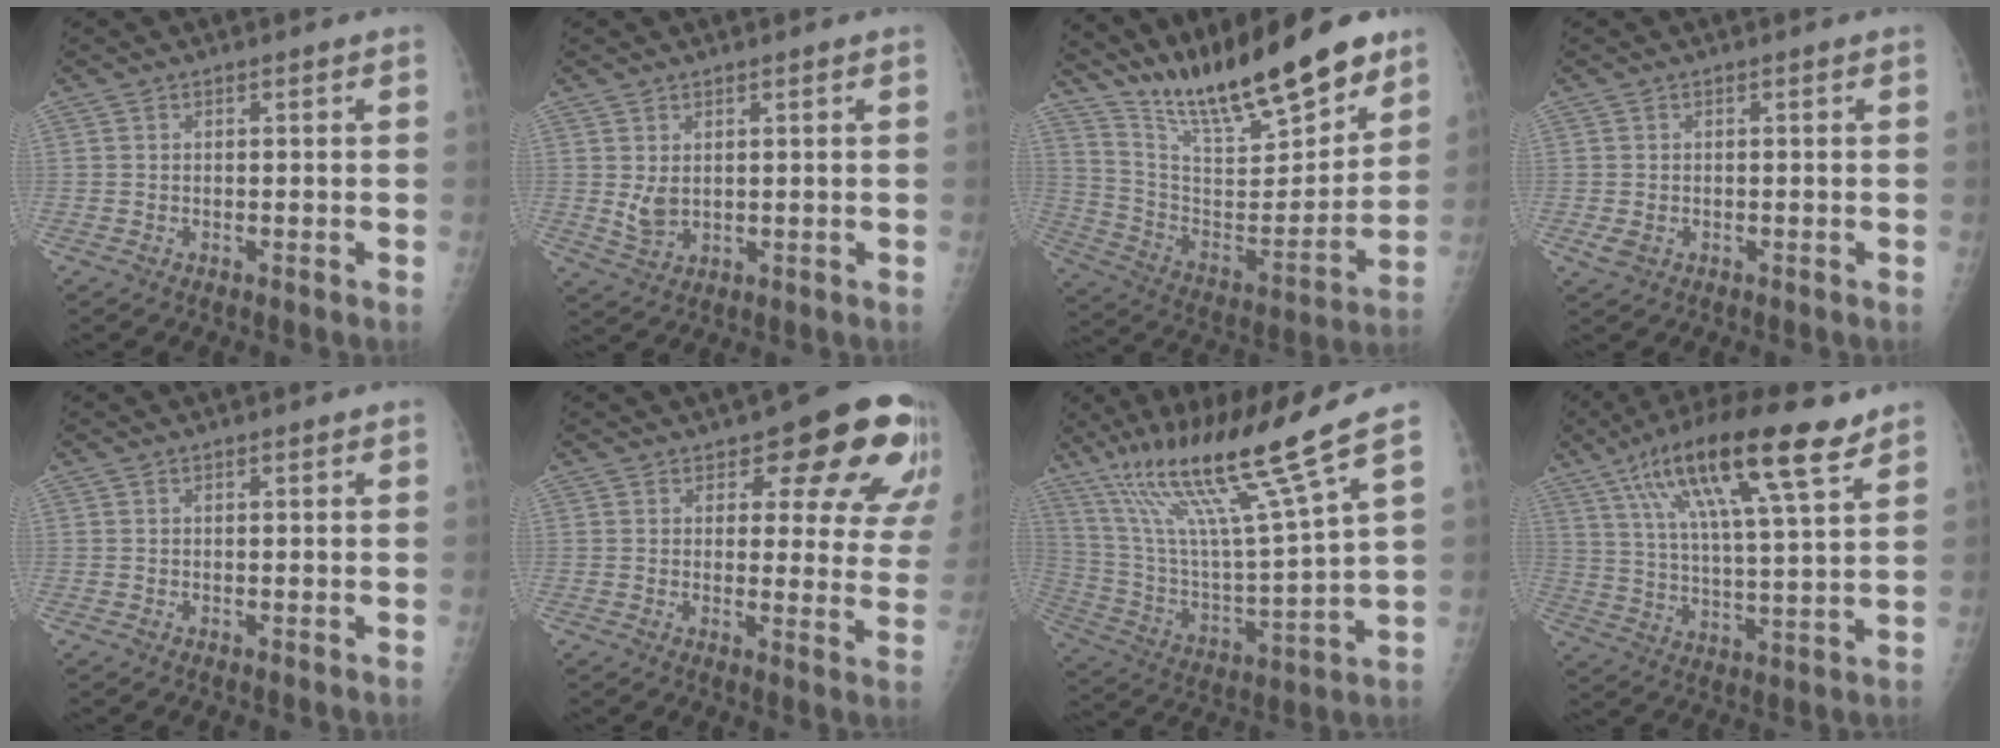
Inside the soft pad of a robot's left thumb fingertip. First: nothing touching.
{"total": 3.6, "force": [0.9, 2.3, 2.6], "torque": [-0.042, -0.014, 0.025]}
{"total": 23.6, "force": [18.8, 5.6, 13.2], "torque": [-0.180, -0.097, 0.323]}
{"total": 2.0, "force": [-0.5, 1.5, 1.2], "torque": [-0.022, -0.003, -0.004]}
{"total": 0.6, "force": [0.4, 0.2, 0.3], "torque": [-0.004, -0.001, 0.005]}
{"total": 16.3, "force": [9.6, 7.1, 11.0], "torque": [-0.077, -0.044, 0.103]}
{"total": 21.5, "force": [14.1, 0.2, 16.2], "torque": [-0.274, -0.060, 0.260]}
{"total": 20.7, "force": [11.9, 4.5, 16.3], "torque": [-0.273, -0.020, 0.207]}